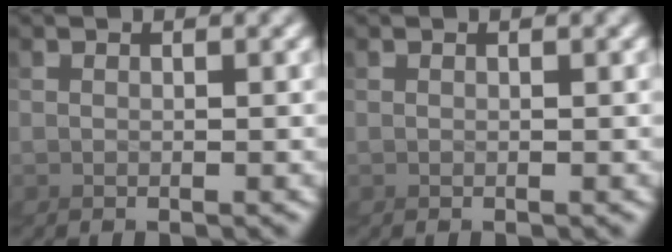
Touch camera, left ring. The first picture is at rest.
{"total": 0.0}